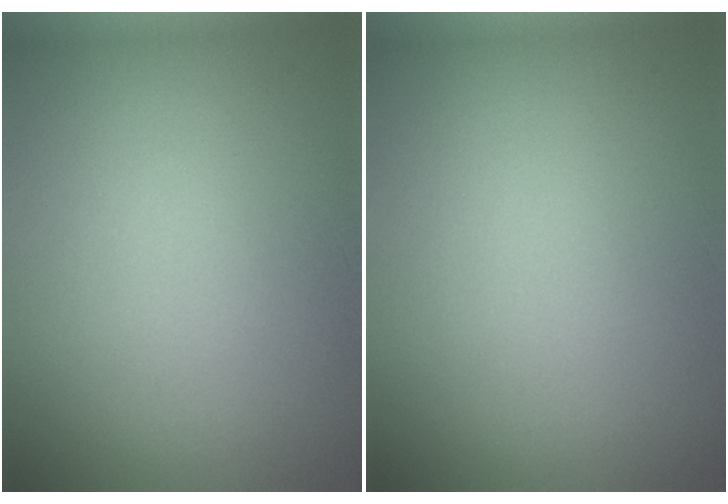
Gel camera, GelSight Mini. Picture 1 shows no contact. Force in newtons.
{"total": 0.0}